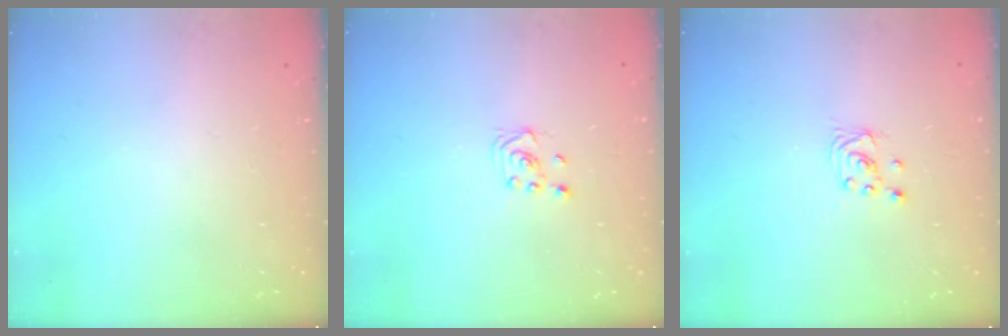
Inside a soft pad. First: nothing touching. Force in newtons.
{"total": 2.3, "press": 2.2, "slide": 0.8}
{"total": 1.6, "press": 1.6, "slide": 0.0}